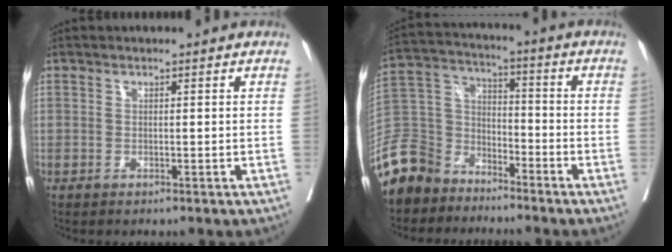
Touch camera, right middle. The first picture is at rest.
{"total": 13.9, "force": [-11.2, 7.6, 2.8], "torque": [-0.086, 0.022, -0.218]}